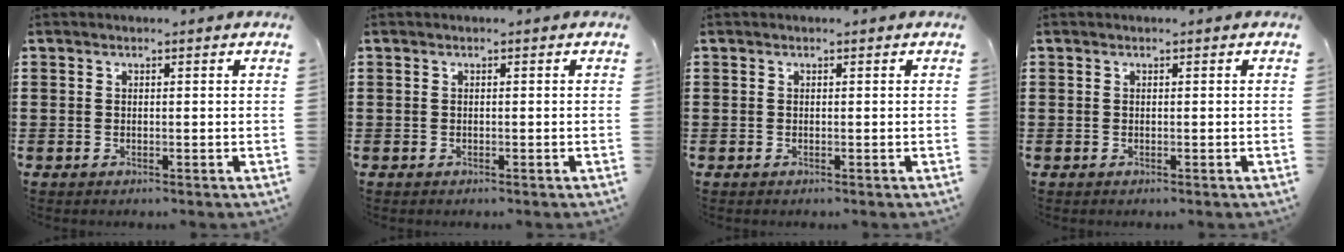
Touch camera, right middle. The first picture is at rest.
{"total": 0.0}
{"total": 0.0}
{"total": 0.0}